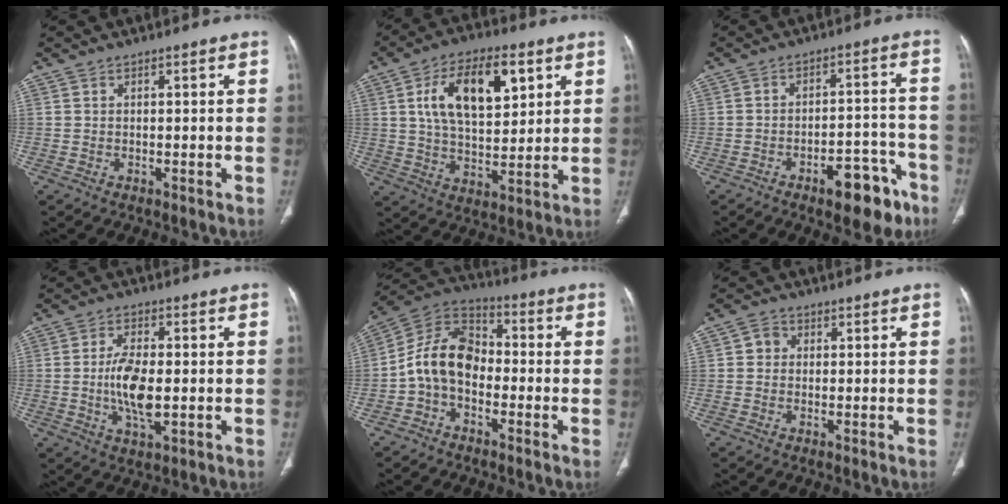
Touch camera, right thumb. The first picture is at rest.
{"total": 15.3, "force": [5.3, 8.2, 11.8], "torque": [-0.172, -0.011, 0.096]}
{"total": 11.0, "force": [-6.6, 4.8, 7.4], "torque": [-0.072, 0.051, -0.088]}
{"total": 8.9, "force": [-0.7, 4.0, 7.9], "torque": [-0.152, -0.003, -0.012]}
{"total": 11.5, "force": [-2.5, 8.2, 7.7], "torque": [-0.127, 0.046, -0.061]}
{"total": 2.8, "force": [0.4, 2.5, 1.0], "torque": [-0.003, 0.006, 0.004]}